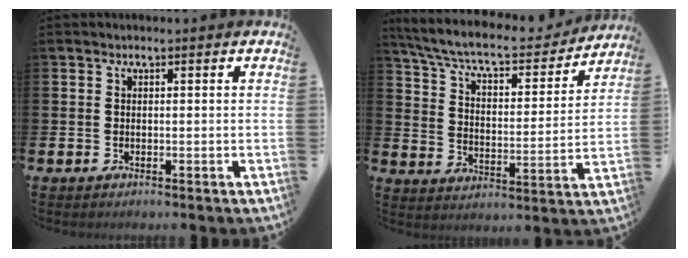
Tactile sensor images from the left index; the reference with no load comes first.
{"total": 8.4, "force": [7.6, 1.5, 3.2], "torque": [-0.102, -0.050, 0.126]}